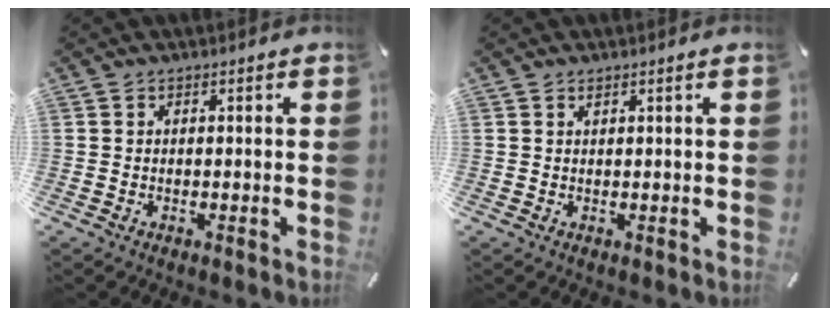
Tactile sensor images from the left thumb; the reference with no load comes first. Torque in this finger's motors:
{"motor_torque": [-0.10, -0.27, 0.32, -0.13, 0.01]}